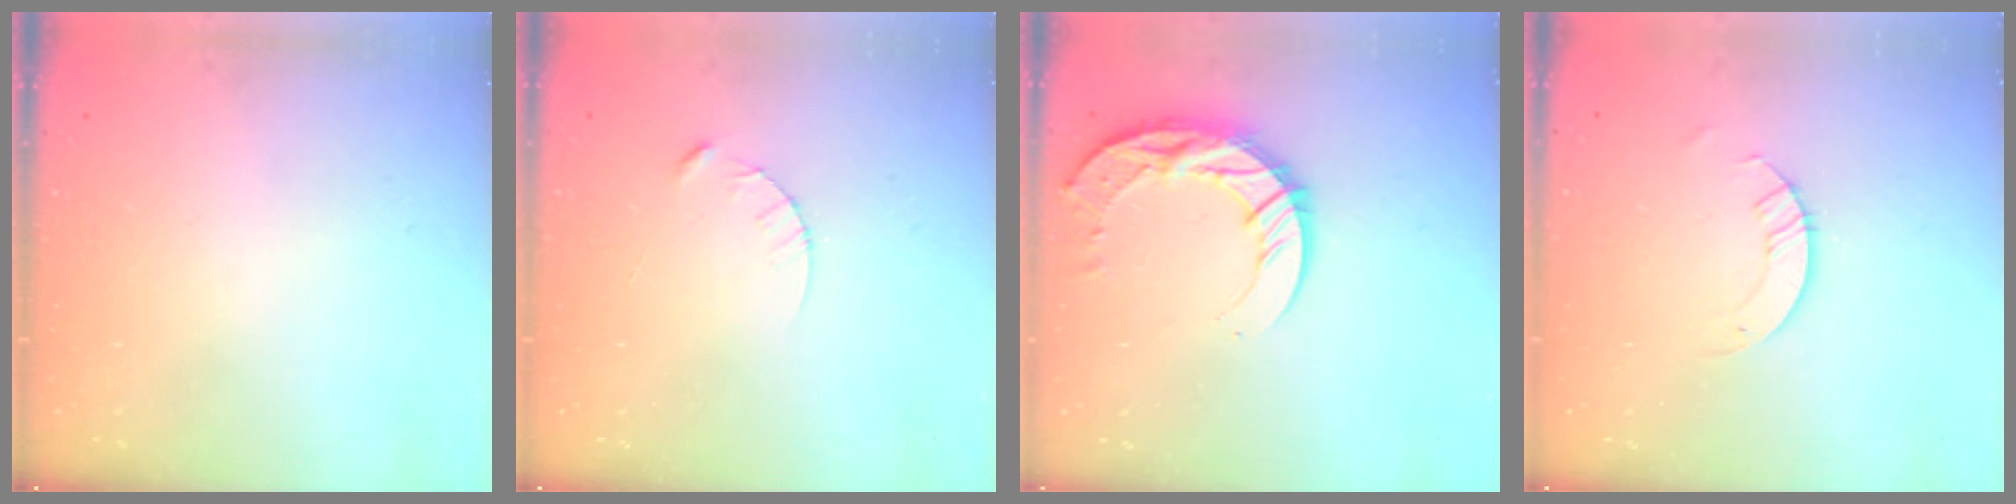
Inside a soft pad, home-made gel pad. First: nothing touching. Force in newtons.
{"total": 2.5, "press": 2.5, "slide": 0.3}
{"total": 13.1, "press": 13.1, "slide": 1.1}
{"total": 3.0, "press": 3.0, "slide": 0.3}